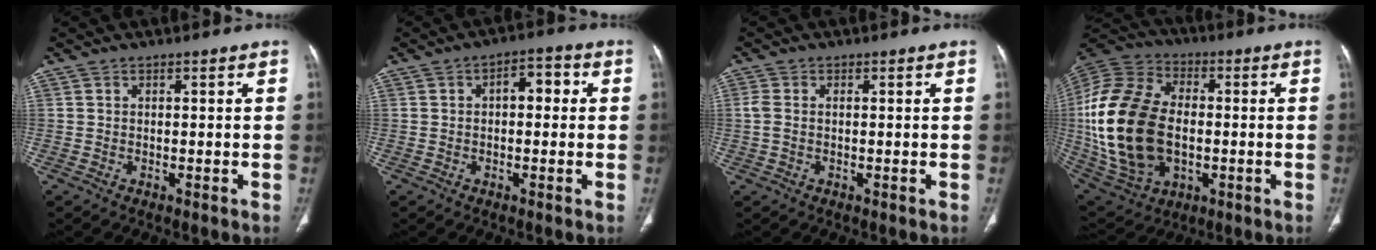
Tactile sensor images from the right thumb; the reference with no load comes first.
{"total": 4.6, "force": [0.4, 2.7, 3.7], "torque": [-0.032, 0.015, -0.003]}
{"total": 2.5, "force": [-0.1, 1.5, 2.0], "torque": [-0.062, 0.005, -0.002]}
{"total": 27.1, "force": [-1.6, 17.7, 20.5], "torque": [-0.428, 0.003, -0.011]}